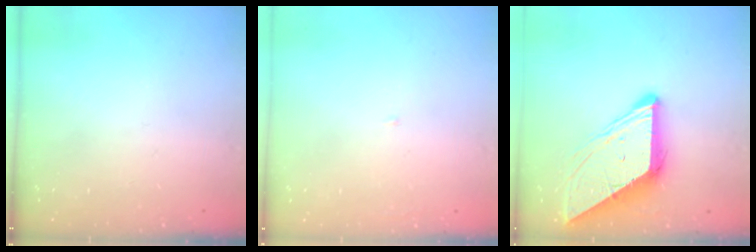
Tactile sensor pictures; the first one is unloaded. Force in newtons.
{"total": 2.0, "press": 2.0, "slide": 0.2}
{"total": 10.3, "press": 10.3, "slide": 0.9}